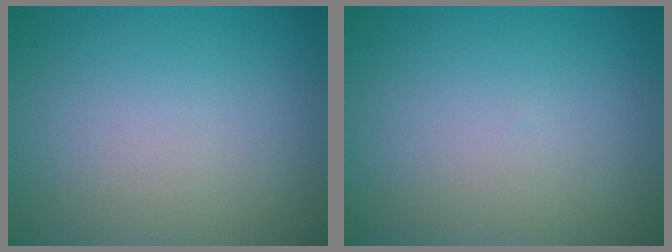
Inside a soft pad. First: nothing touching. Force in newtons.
{"total": 0.0}